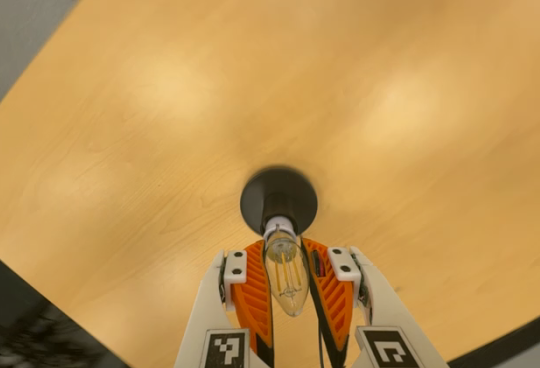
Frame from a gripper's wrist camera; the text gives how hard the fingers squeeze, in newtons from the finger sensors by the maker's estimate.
{"total": 16.5, "left": 14.9, "right": 18.1}